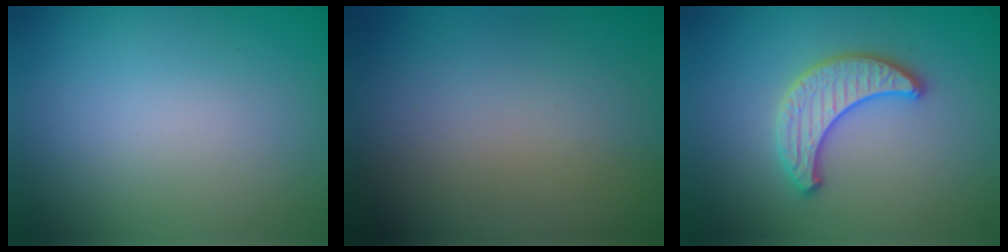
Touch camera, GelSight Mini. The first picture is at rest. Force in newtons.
{"total": 0.0}
{"total": 3.4, "press": 3.4, "slide": 0.5}